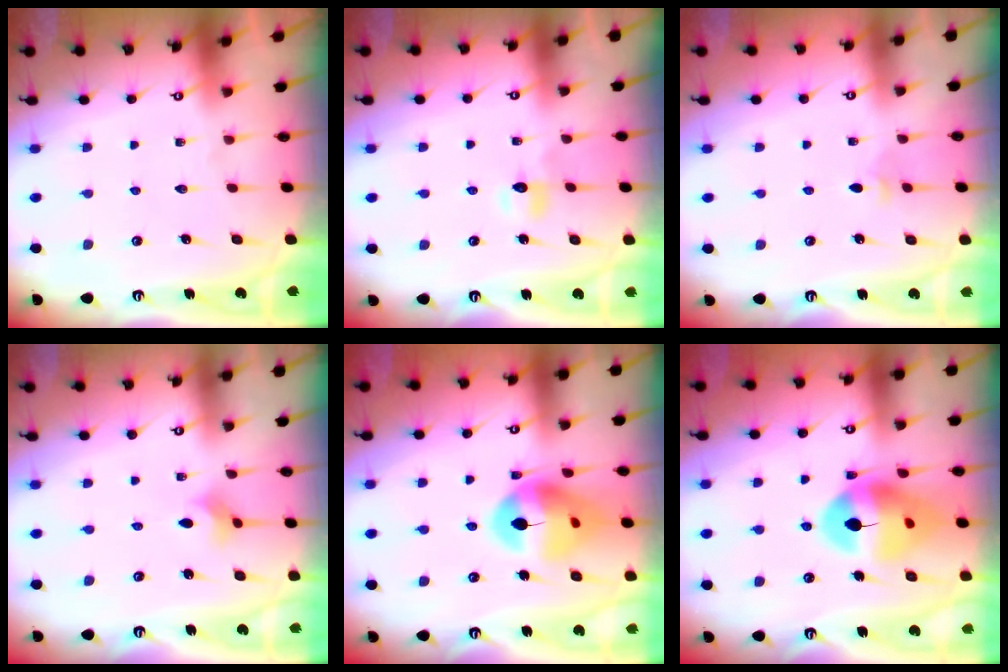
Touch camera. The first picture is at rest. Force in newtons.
{"total": 3.9, "press": 3.9, "slide": 0.7}
{"total": 3.6, "press": 3.5, "slide": 0.8}
{"total": 2.7, "press": 2.6, "slide": 0.7}
{"total": 15.2, "press": 15.1, "slide": 1.8}
{"total": 13.9, "press": 13.8, "slide": 1.5}